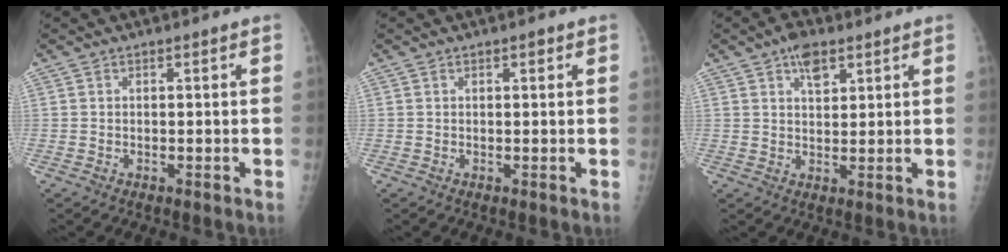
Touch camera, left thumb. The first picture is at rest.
{"total": 1.1, "force": [0.6, 0.5, 0.9], "torque": [-0.008, 0.001, 0.007]}
{"total": 5.2, "force": [3.0, 2.7, 3.3], "torque": [-0.038, -0.010, 0.046]}